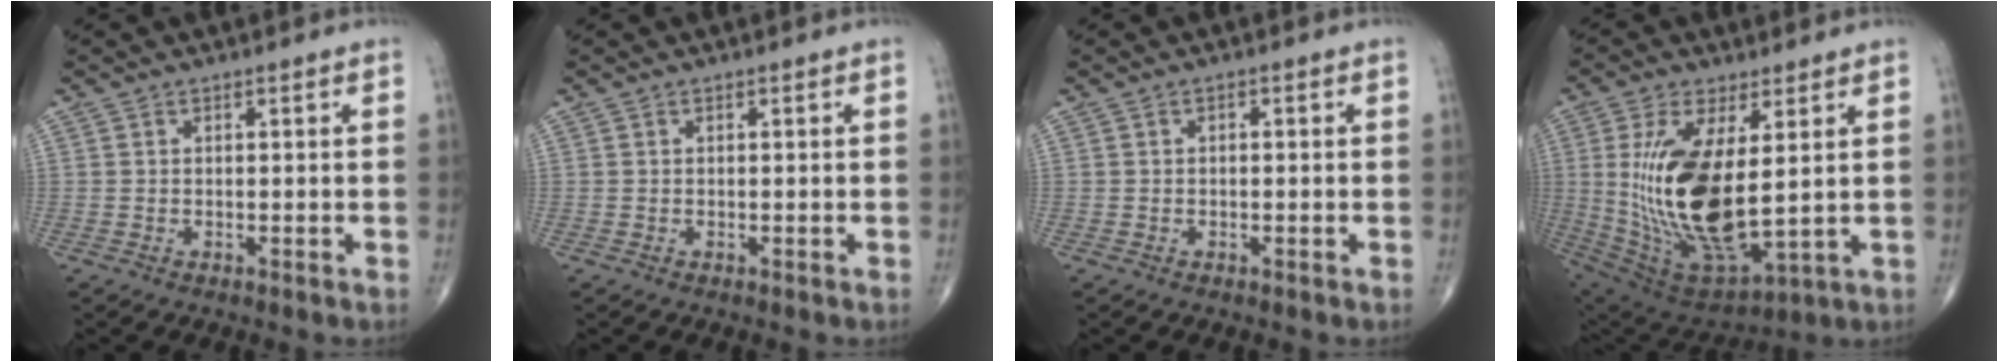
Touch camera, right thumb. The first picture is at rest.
{"total": 0.0}
{"total": 0.6, "force": [0.0, 0.3, 0.5], "torque": [-0.002, 0.002, -0.003]}
{"total": 21.2, "force": [2.0, 8.9, 19.1], "torque": [-0.379, -0.028, 0.059]}